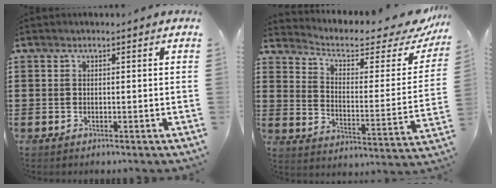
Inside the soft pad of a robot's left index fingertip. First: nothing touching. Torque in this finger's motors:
{"motor_torque": [1.51, 0.63, 0.18, 0.02]}